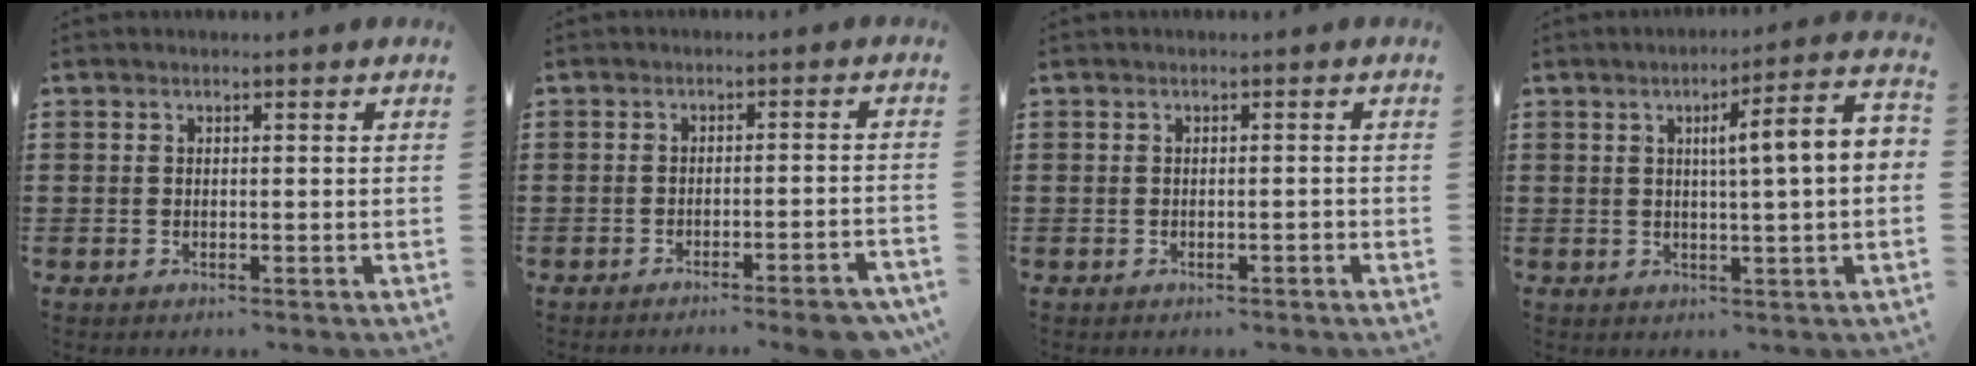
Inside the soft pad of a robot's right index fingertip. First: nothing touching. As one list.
[{"total": 3.8, "force": [-3.2, -0.1, 2.0], "torque": [-0.030, -0.007, -0.059]}, {"total": 0.6, "force": [-0.4, 0.1, 0.4], "torque": [-0.010, -0.002, -0.008]}, {"total": 6.6, "force": [0.6, -0.2, 6.6], "torque": [-0.108, -0.014, -0.002]}]